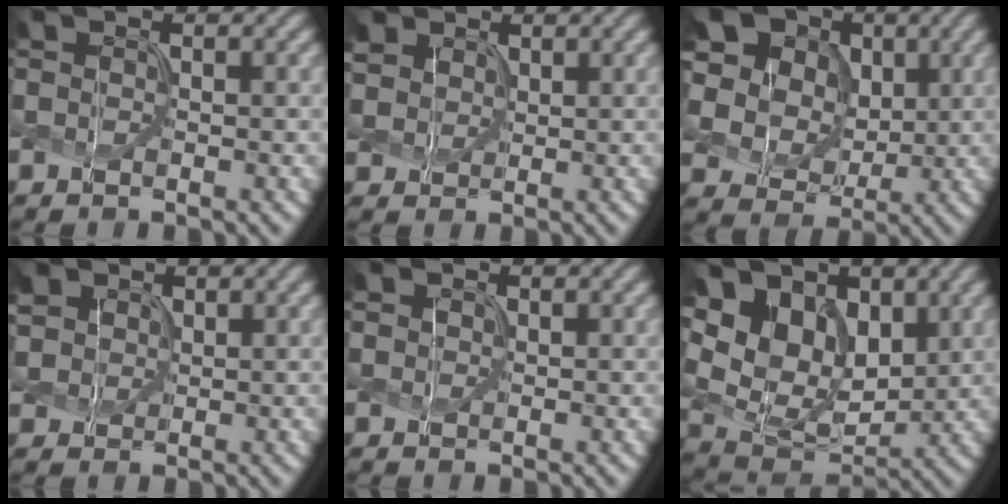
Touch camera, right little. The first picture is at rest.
{"total": 3.7, "force": [2.1, 2.8, 1.3], "torque": [-0.062, 0.003, 0.047]}
{"total": 12.5, "force": [4.9, 9.9, 5.8], "torque": [-0.171, 0.025, 0.094]}
{"total": 3.5, "force": [1.7, 2.8, 1.3], "torque": [-0.058, 0.004, 0.039]}
{"total": 1.0, "force": [0.6, 0.8, 0.2], "torque": [-0.006, 0.000, 0.013]}
{"total": 9.8, "force": [3.3, 7.0, 6.1], "torque": [-0.145, 0.005, 0.054]}